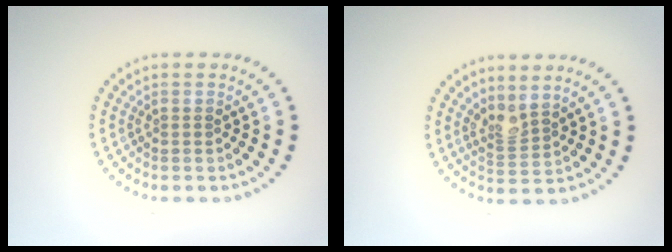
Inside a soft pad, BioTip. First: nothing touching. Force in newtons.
{"total": 2.1, "press": 1.5, "slide": 1.5}